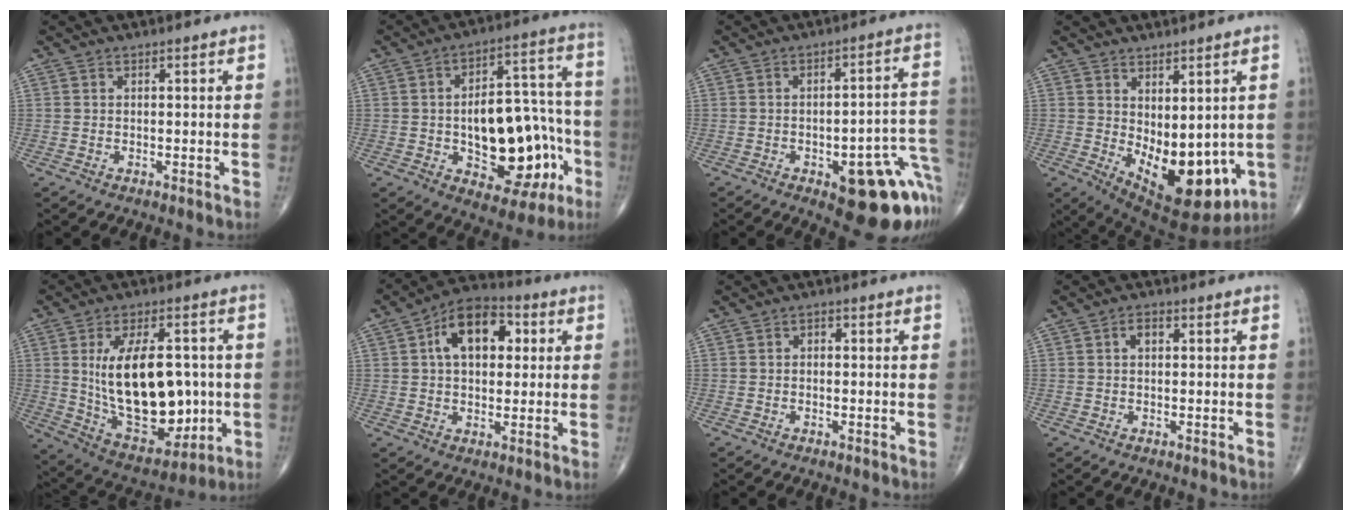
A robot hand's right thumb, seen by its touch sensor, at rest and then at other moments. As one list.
[{"total": 21.4, "force": [-4.9, 11.6, 17.3], "torque": [-0.207, 0.047, -0.051]}, {"total": 17.5, "force": [-7.5, 6.6, 14.4], "torque": [-0.102, 0.056, -0.077]}, {"total": 15.3, "force": [-2.1, 7.7, 13.1], "torque": [-0.168, -0.021, -0.002]}, {"total": 22.3, "force": [0.3, 12.4, 18.5], "torque": [-0.271, -0.006, 0.031]}, {"total": 13.4, "force": [3.3, 8.2, 10.0], "torque": [-0.134, 0.017, 0.044]}, {"total": 1.4, "force": [0.1, 1.0, 1.0], "torque": [-0.008, 0.008, -0.003]}, {"total": 4.2, "force": [0.9, 2.6, 3.2], "torque": [-0.050, 0.012, 0.011]}]